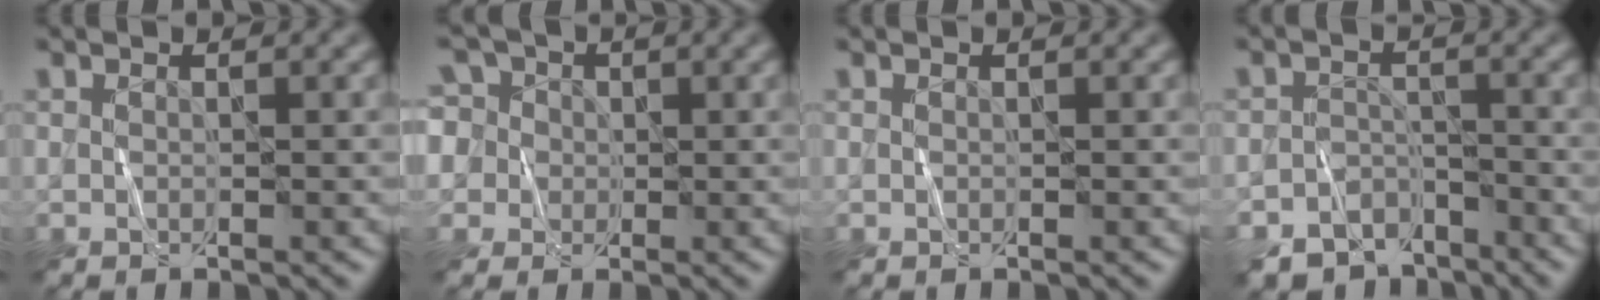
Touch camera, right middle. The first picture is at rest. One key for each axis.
{"total": 9.2, "fx": 3.8, "fy": 7.3, "fz": 4.1, "tx": -0.081, "ty": 0.041, "tz": 0.032}
{"total": 0.0}
{"total": 5.6, "fx": -4.8, "fy": 2.8, "fz": 0.6, "tx": 0.001, "ty": -0.011, "tz": -0.075}